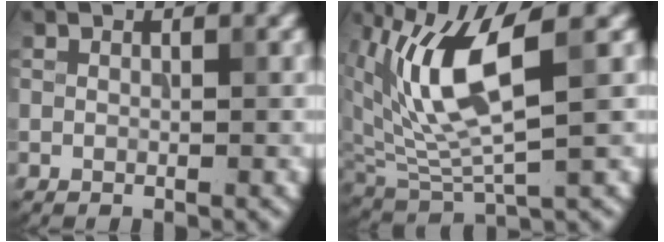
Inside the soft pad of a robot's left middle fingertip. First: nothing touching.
{"total": 7.5, "force": [2.3, 2.5, 6.7], "torque": [-0.153, -0.010, 0.047]}